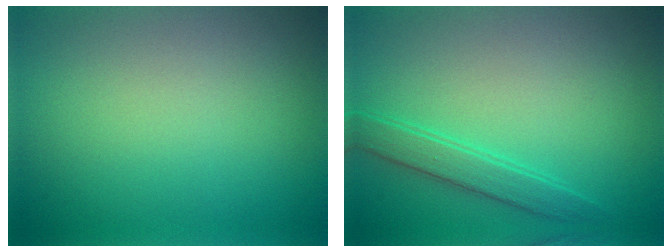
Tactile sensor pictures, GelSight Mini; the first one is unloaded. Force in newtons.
{"total": 2.2, "press": 2.2, "slide": 0.1}